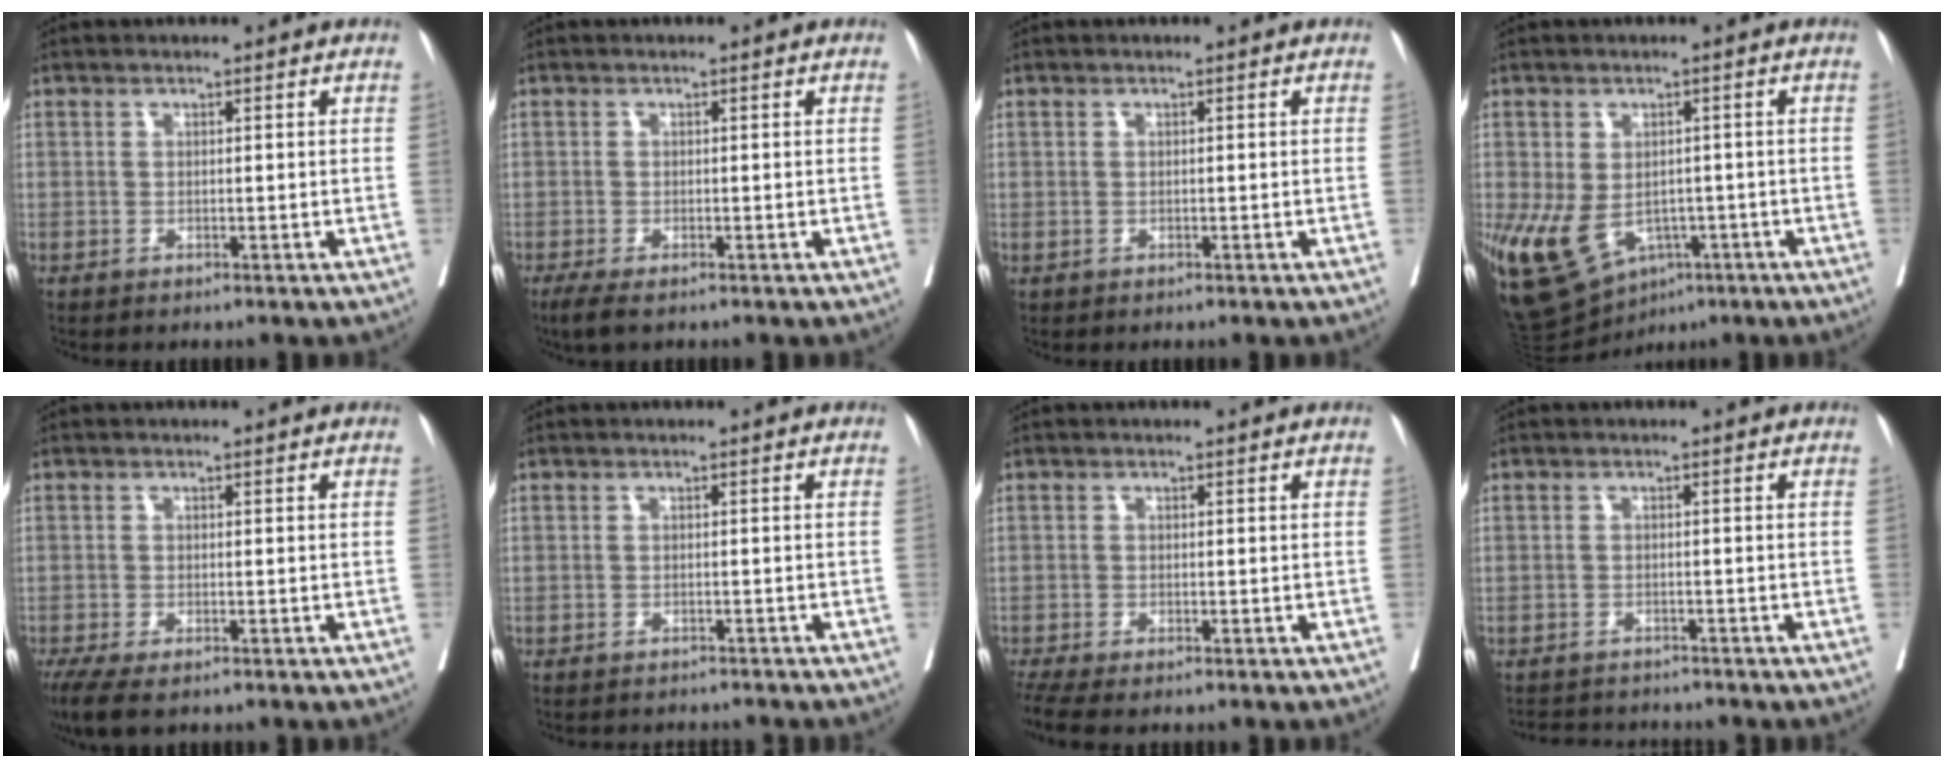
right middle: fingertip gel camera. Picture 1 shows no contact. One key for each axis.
{"total": 2.7, "fx": -1.9, "fy": 0.6, "fz": 1.8, "tx": -0.032, "ty": -0.009, "tz": -0.030}
{"total": 0.0}
{"total": 14.2, "fx": -5.8, "fy": 9.7, "fz": 8.6, "tx": -0.181, "ty": -0.008, "tz": -0.076}
{"total": 5.3, "fx": -3.8, "fy": 1.4, "fz": 3.4, "tx": -0.058, "ty": -0.016, "tz": -0.062}
{"total": 6.3, "fx": -6.1, "fy": 1.0, "fz": 1.5, "tx": -0.012, "ty": -0.006, "tz": -0.071}
{"total": 4.7, "fx": -3.9, "fy": 0.6, "fz": 2.5, "tx": -0.043, "ty": -0.011, "tz": -0.069}
{"total": 5.1, "fx": -5.0, "fy": 1.0, "fz": 0.5, "tx": 0.000, "ty": -0.003, "tz": -0.077}